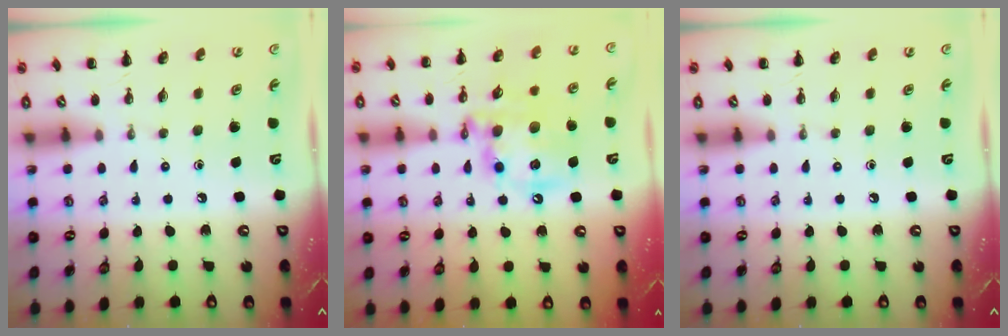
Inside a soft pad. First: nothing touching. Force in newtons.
{"total": 13.7, "press": 13.4, "slide": 3.0}
{"total": 0.0}